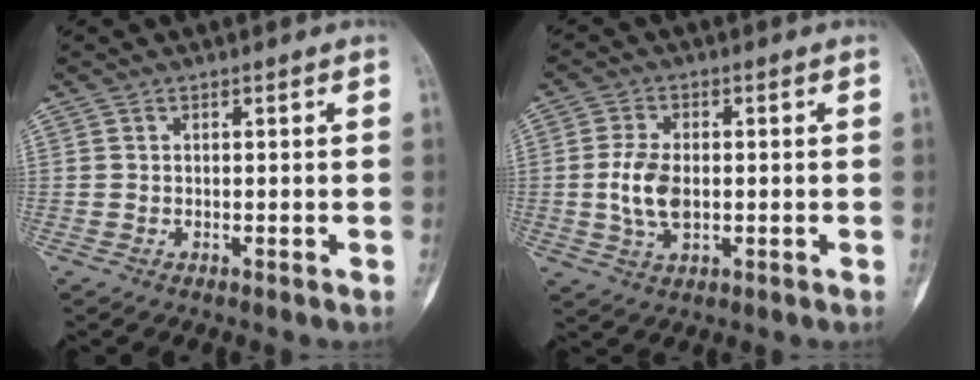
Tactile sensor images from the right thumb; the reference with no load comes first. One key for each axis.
{"total": 7.0, "fx": -0.4, "fy": 4.0, "fz": 5.7, "tx": -0.116, "ty": -0.002, "tz": -0.005}